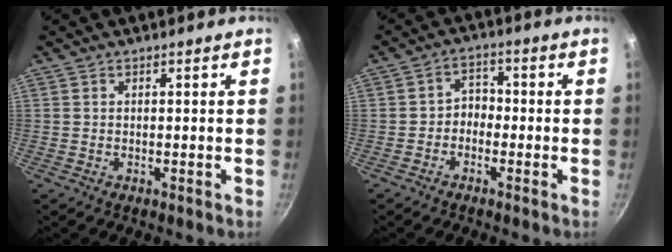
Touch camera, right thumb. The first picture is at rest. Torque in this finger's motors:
{"motor_torque": [-0.12, 0.32, -0.34, 0.19, 0.05]}